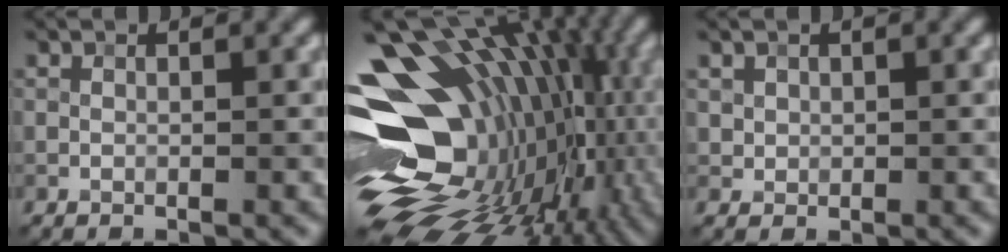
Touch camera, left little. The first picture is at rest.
{"total": 19.7, "force": [-1.7, 14.0, 13.7], "torque": [-0.232, 0.009, -0.010]}
{"total": 1.4, "force": [0.7, 1.2, 0.5], "torque": [-0.015, -0.009, 0.027]}